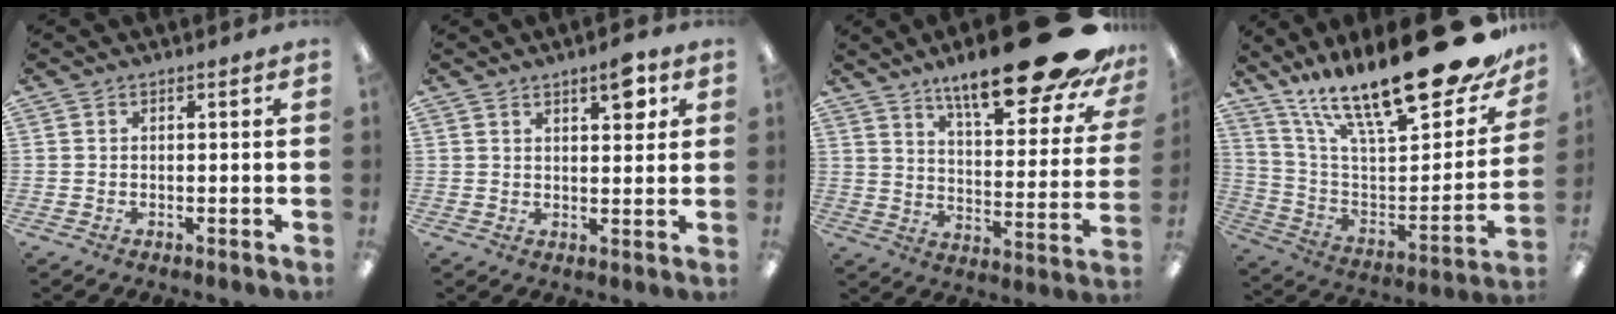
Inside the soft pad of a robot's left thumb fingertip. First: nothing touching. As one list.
[{"total": 5.8, "force": [3.6, 2.0, 4.1], "torque": [-0.048, -0.016, 0.055]}, {"total": 24.3, "force": [17.9, 5.9, 15.3], "torque": [-0.209, -0.120, 0.284]}, {"total": 27.6, "force": [19.6, 7.7, 17.8], "torque": [-0.273, -0.135, 0.325]}]